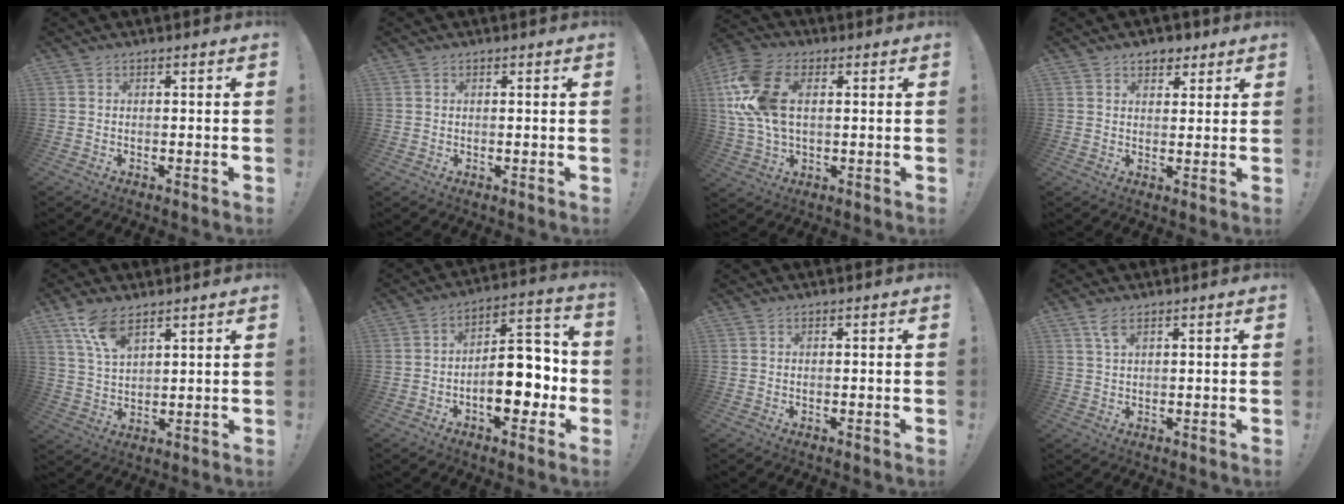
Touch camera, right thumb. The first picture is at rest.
{"total": 1.5, "force": [0.6, 1.4, -0.1], "torque": [0.012, -0.004, 0.008]}
{"total": 15.4, "force": [3.0, 9.8, 11.5], "torque": [-0.237, -0.003, 0.057]}
{"total": 4.4, "force": [2.8, 3.1, 1.4], "torque": [0.002, -0.014, 0.046]}
{"total": 8.8, "force": [6.1, 3.7, 5.2], "torque": [-0.092, -0.029, 0.112]}
{"total": 15.2, "force": [-4.3, 8.2, 12.0], "torque": [-0.150, 0.031, -0.065]}
{"total": 0.0}
{"total": 3.5, "force": [2.1, 1.3, 2.5], "torque": [-0.046, -0.007, 0.036]}